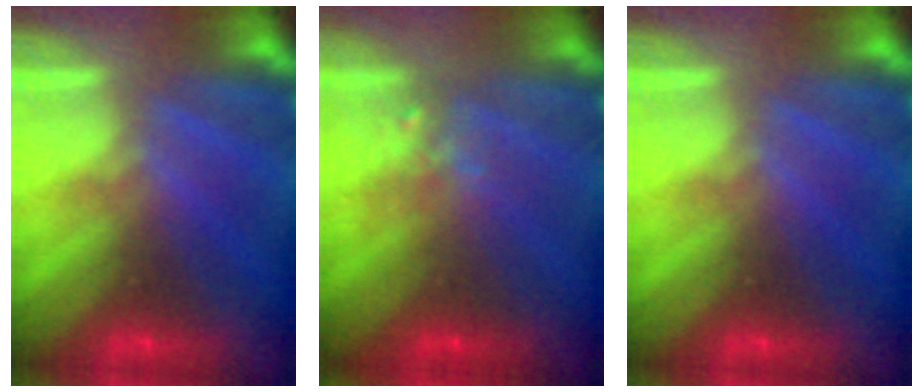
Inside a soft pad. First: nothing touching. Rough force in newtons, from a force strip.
{"total": 2.3}
{"total": 0.0}